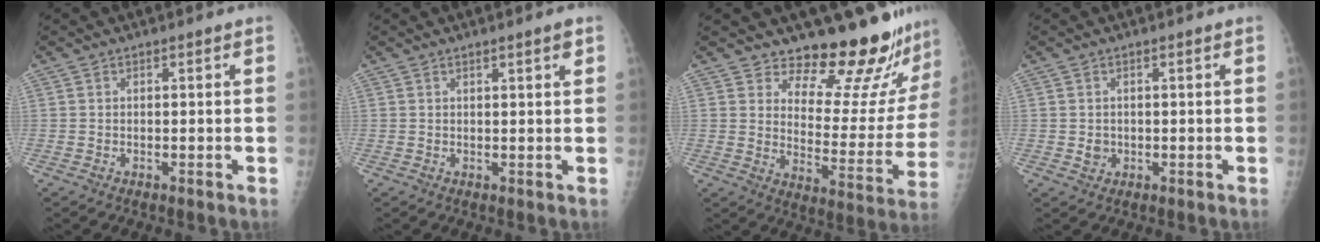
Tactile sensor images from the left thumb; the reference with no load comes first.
{"total": 1.9, "force": [1.2, 0.1, 1.5], "torque": [-0.022, -0.005, 0.016]}
{"total": 17.5, "force": [16.2, 4.2, 5.1], "torque": [-0.018, -0.166, 0.204]}
{"total": 1.7, "force": [0.0, 1.6, 0.6], "torque": [-0.004, 0.001, 0.004]}